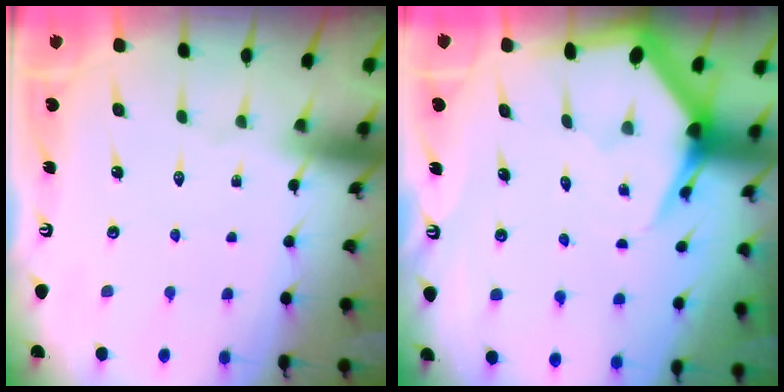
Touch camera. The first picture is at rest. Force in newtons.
{"total": 5.3, "press": 5.3, "slide": 0.7}